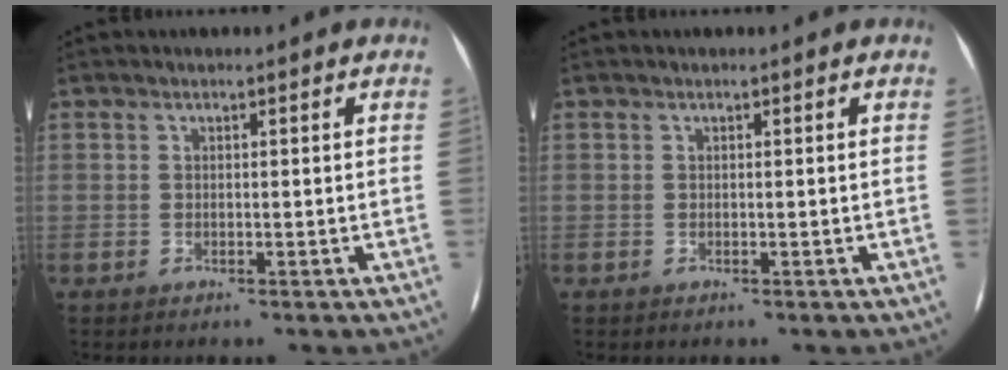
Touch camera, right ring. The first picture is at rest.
{"total": 0.0}